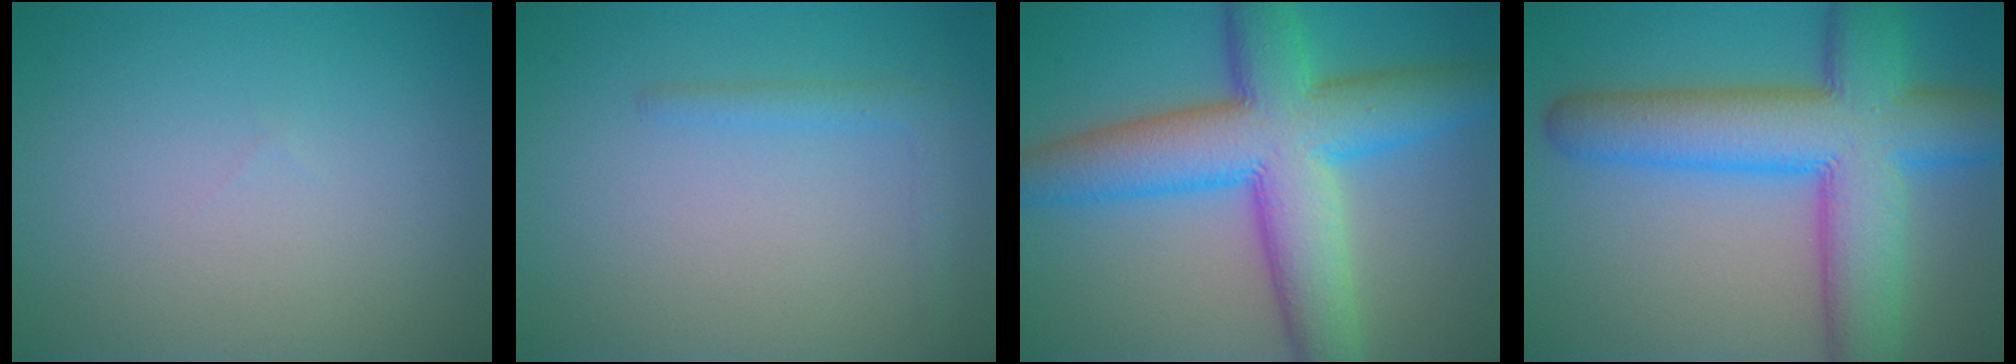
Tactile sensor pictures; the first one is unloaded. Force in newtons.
{"total": 1.4, "press": 1.4, "slide": 0.1}
{"total": 11.3, "press": 11.3, "slide": 0.2}
{"total": 11.5, "press": 11.5, "slide": 0.4}